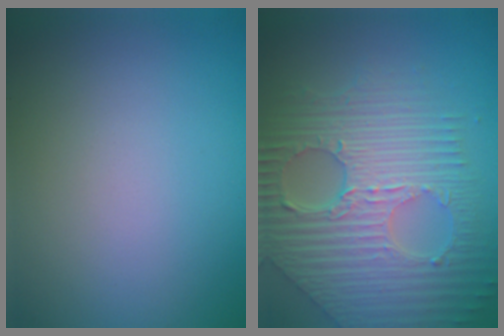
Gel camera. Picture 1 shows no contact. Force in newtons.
{"total": 9.4, "press": 6.4, "slide": 7.0}